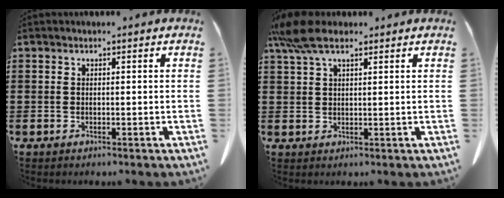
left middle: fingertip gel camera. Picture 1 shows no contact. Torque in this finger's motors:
{"motor_torque": [0.98, 0.84, 0.40, 0.13]}